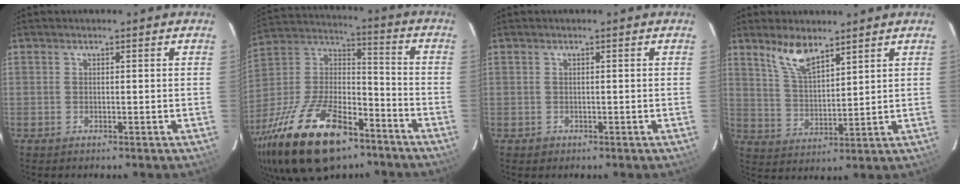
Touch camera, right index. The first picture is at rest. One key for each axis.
{"total": 28.1, "fx": -17.3, "fy": 12.7, "fz": 18.2, "tx": -0.372, "ty": -0.012, "tz": -0.288}
{"total": 1.3, "fx": -0.4, "fy": 1.2, "fz": 0.1, "tx": 0.000, "ty": 0.002, "tz": -0.002}
{"total": 7.7, "fx": 5.6, "fy": 2.5, "fz": 4.6, "tx": -0.087, "ty": 0.004, "tz": 0.118}